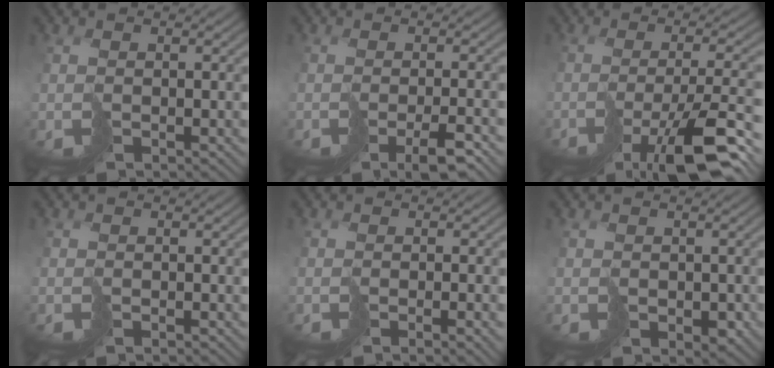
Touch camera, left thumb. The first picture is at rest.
{"total": 4.4, "force": [-2.4, 0.8, 3.6], "torque": [-0.048, 0.000, -0.040]}
{"total": 11.9, "force": [-6.8, 2.9, 9.4], "torque": [-0.150, -0.011, -0.115]}
{"total": 0.0}
{"total": 2.5, "force": [-0.7, 0.5, 2.4], "torque": [-0.036, -0.003, -0.012]}
{"total": 2.0, "force": [-0.4, 1.6, 1.2], "torque": [-0.018, -0.011, -0.002]}